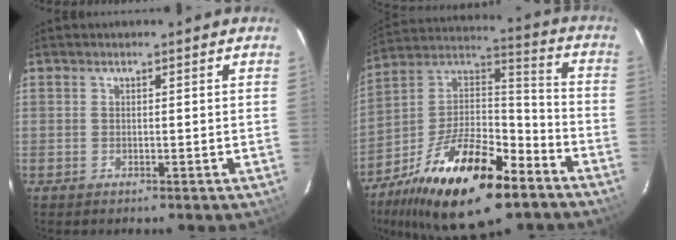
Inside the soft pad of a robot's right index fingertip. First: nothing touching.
{"total": 27.0, "force": [-15.7, 11.0, 19.0], "torque": [-0.351, 0.002, -0.255]}